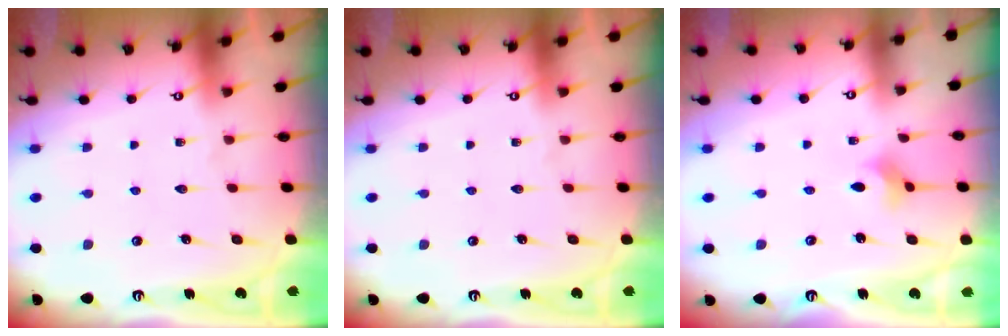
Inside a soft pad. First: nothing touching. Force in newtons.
{"total": 0.0}
{"total": 2.3, "press": 2.3, "slide": 0.5}